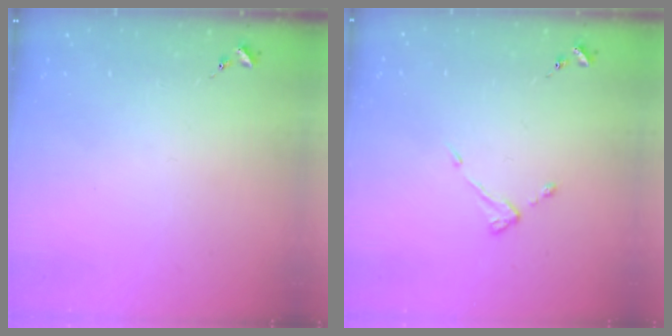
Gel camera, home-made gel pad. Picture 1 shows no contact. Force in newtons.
{"total": 4.3, "press": 4.3, "slide": 0.5}